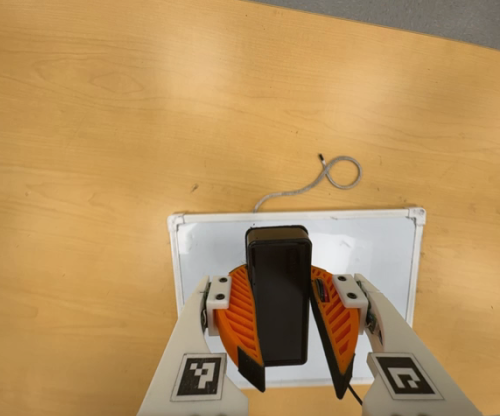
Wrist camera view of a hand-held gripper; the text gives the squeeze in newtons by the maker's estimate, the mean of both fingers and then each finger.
{"total": 10.9, "left": 10.7, "right": 11.1}